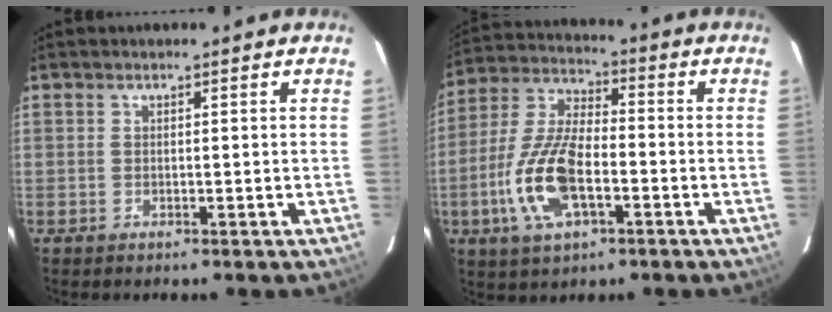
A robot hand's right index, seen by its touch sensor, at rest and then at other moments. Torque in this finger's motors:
{"motor_torque": [1.64, -0.50, 0.42, 0.13]}